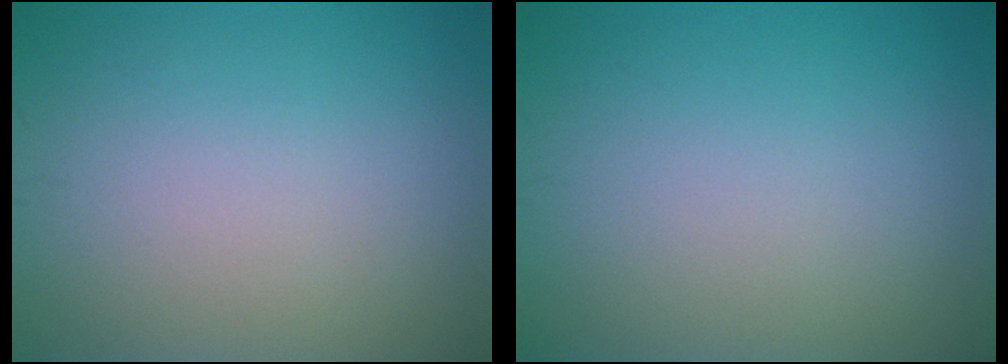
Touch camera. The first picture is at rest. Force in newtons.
{"total": 0.0}